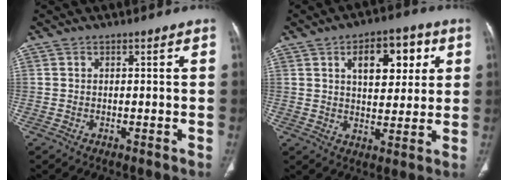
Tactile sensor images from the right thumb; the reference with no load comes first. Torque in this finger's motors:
{"motor_torque": [-0.62, 0.93, 0.80, 0.28, 0.18]}